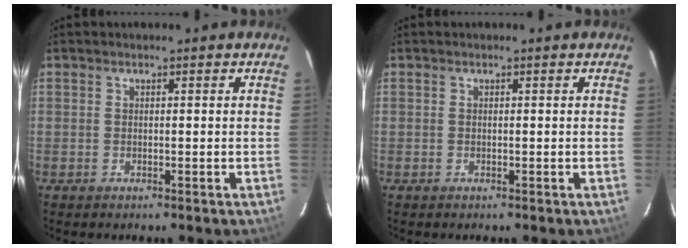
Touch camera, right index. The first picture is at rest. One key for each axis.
{"total": 0.0}